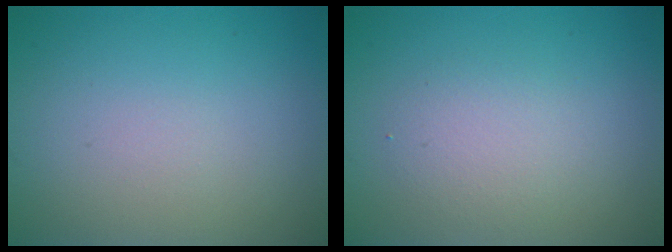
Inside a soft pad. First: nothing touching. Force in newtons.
{"total": 2.3, "press": 2.3, "slide": 0.2}